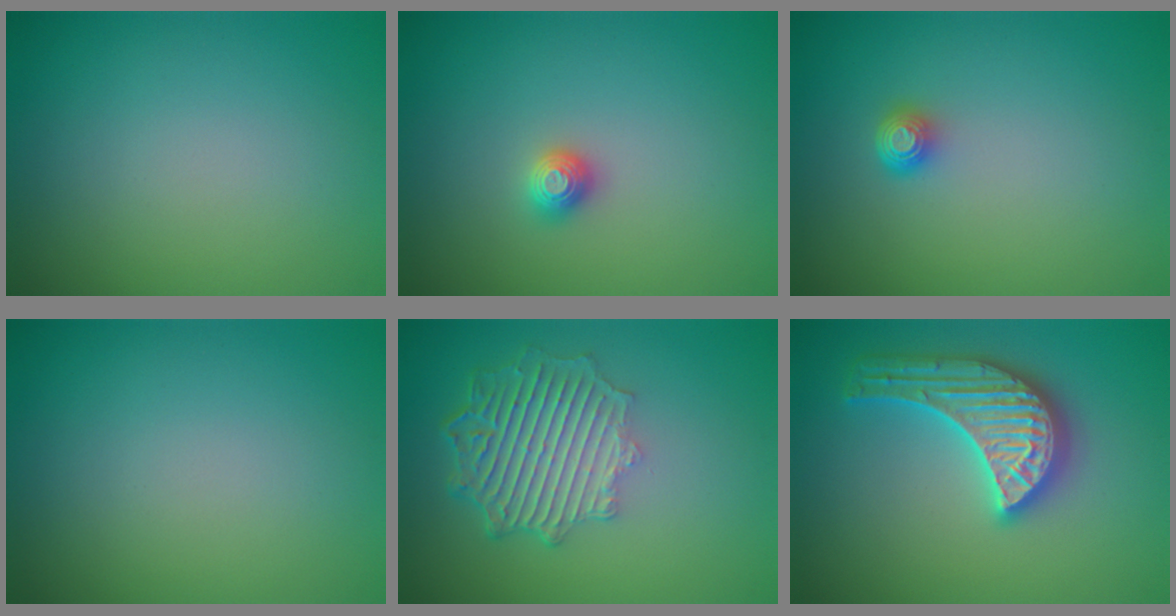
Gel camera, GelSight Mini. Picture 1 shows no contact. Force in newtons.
{"total": 1.2, "press": 1.1, "slide": 0.3}
{"total": 1.5, "press": 1.1, "slide": 1.1}
{"total": 0.0}
{"total": 6.4, "press": 4.9, "slide": 4.2}
{"total": 5.6, "press": 5.5, "slide": 0.5}